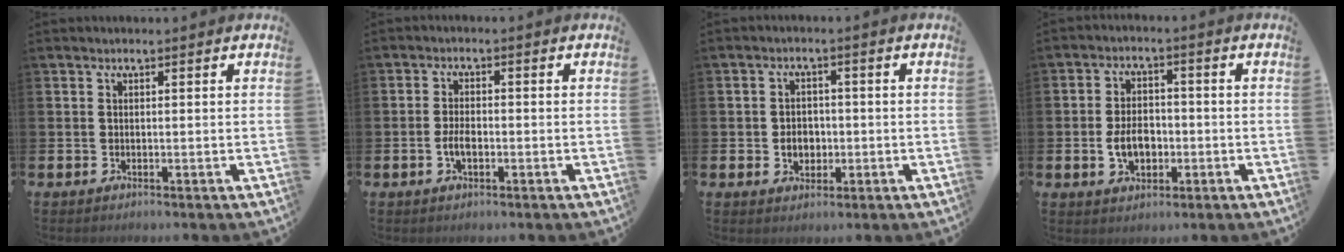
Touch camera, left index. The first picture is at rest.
{"total": 2.8, "force": [-0.7, 1.3, 2.3], "torque": [-0.037, 0.000, -0.014]}
{"total": 3.2, "force": [-0.6, 2.6, 1.7], "torque": [-0.016, -0.002, -0.020]}
{"total": 4.9, "force": [-1.1, 3.3, 3.4], "torque": [-0.050, 0.003, -0.024]}